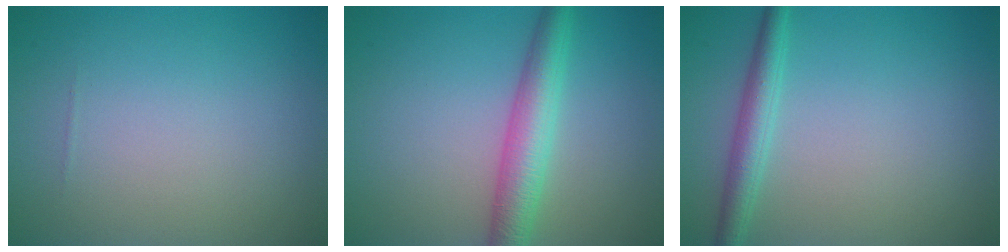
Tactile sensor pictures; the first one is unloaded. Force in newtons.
{"total": 4.5, "press": 4.5, "slide": 0.1}
{"total": 2.6, "press": 2.6, "slide": 0.0}